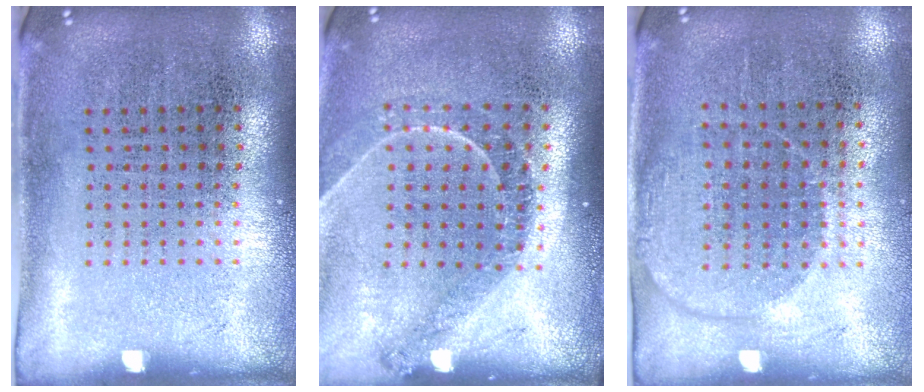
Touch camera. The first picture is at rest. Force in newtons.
{"total": 1.2, "press": 1.2, "slide": 0.2}
{"total": 1.4, "press": 1.2, "slide": 0.6}